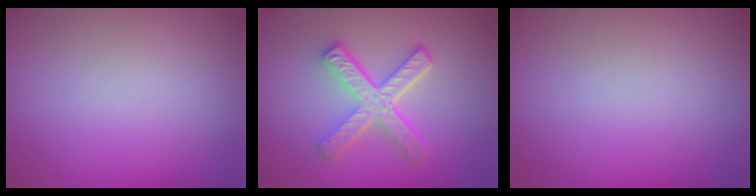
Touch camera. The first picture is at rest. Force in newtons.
{"total": 4.9, "press": 3.6, "slide": 3.3}
{"total": 0.0}